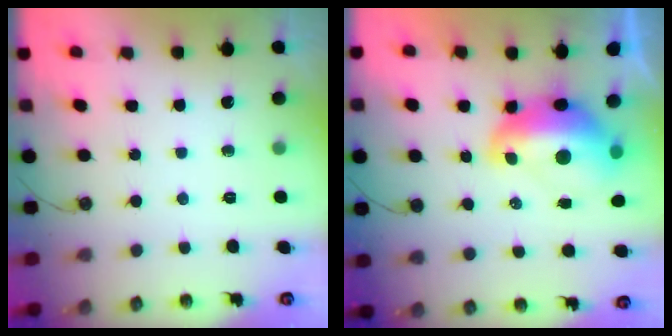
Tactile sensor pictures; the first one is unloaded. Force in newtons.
{"total": 5.3, "press": 5.1, "slide": 1.4}